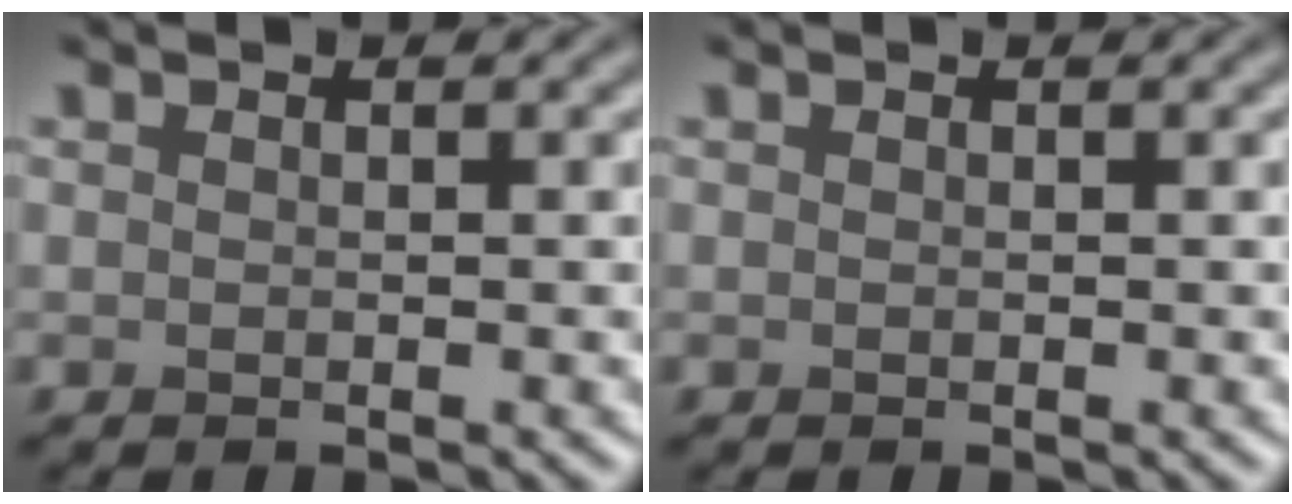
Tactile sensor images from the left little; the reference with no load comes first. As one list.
[{"total": 0.0}]